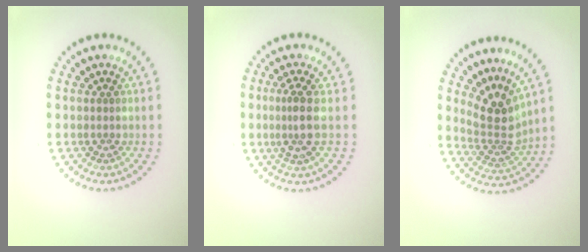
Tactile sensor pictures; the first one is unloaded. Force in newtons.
{"total": 2.5, "press": 1.9, "slide": 1.6}
{"total": 3.7, "press": 2.7, "slide": 2.5}